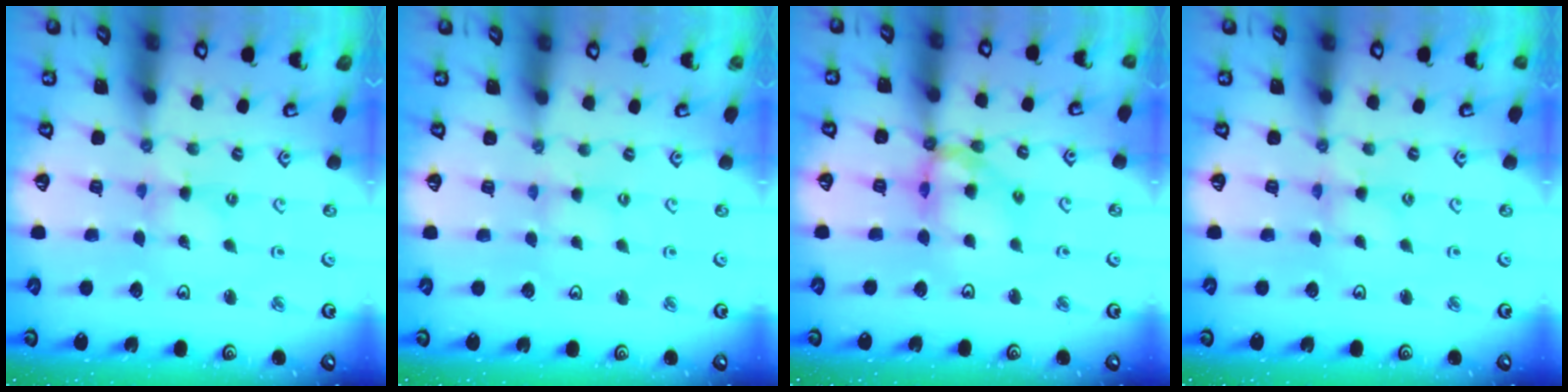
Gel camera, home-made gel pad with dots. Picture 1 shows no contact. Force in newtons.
{"total": 0.7, "press": 0.7, "slide": 0.1}
{"total": 12.1, "press": 12.0, "slide": 1.4}
{"total": 1.7, "press": 1.7, "slide": 0.3}